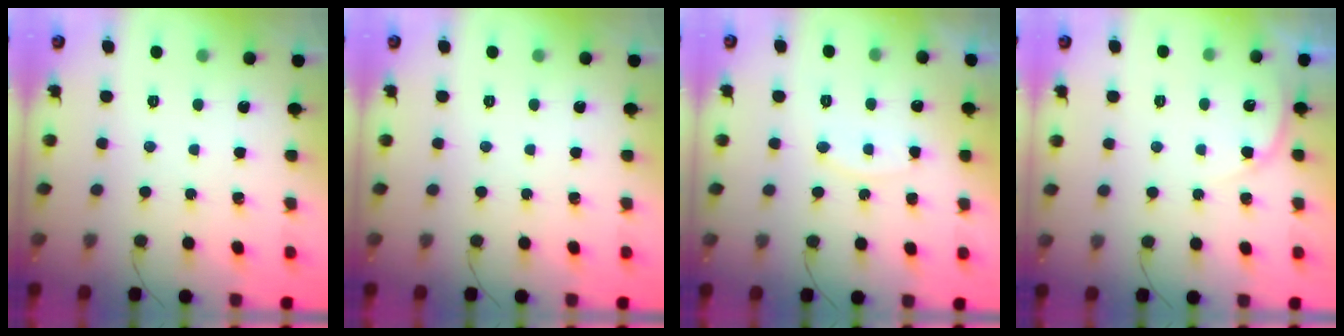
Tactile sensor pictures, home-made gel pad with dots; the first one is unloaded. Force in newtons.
{"total": 0.0}
{"total": 7.6, "press": 7.6, "slide": 0.3}
{"total": 3.8, "press": 3.8, "slide": 0.3}